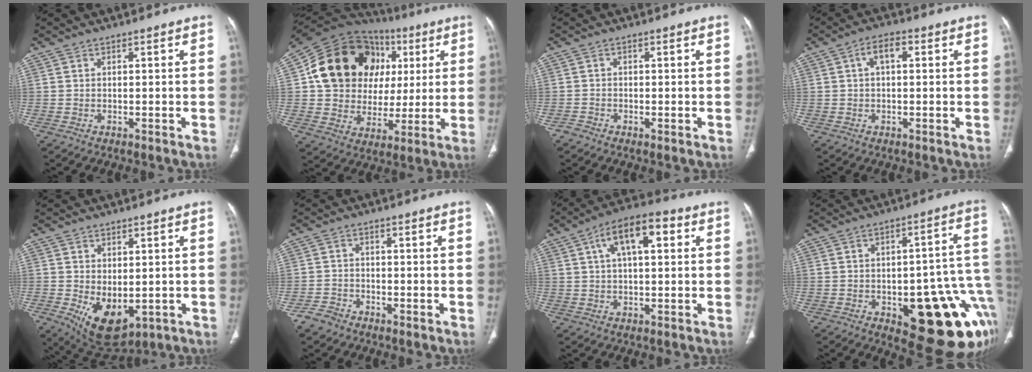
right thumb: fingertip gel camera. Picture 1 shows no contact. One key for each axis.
{"total": 24.8, "fx": 6.6, "fy": 19.6, "fz": 13.8, "tx": -0.183, "ty": 0.035, "tz": 0.122}
{"total": 1.1, "fx": -0.8, "fy": 0.5, "fz": 0.4, "tx": -0.003, "ty": -0.001, "tz": -0.019}
{"total": 4.1, "fx": 0.9, "fy": 2.1, "fz": 3.4, "tx": -0.059, "ty": 0.015, "tz": 0.013}
{"total": 9.5, "fx": -1.7, "fy": 5.6, "fz": 7.4, "tx": -0.105, "ty": -0.013, "tz": -0.001}
{"total": 2.8, "fx": -2.2, "fy": 1.7, "fz": 0.5, "tx": -0.007, "ty": 0.010, "tz": -0.044}
{"total": 11.0, "fx": 3.6, "fy": 4.8, "fz": 9.2, "tx": -0.151, "ty": 0.022, "tz": 0.053}
{"total": 23.2, "fx": -7.1, "fy": 9.0, "fz": 20.2, "tx": -0.178, "ty": 0.036, "tz": -0.069}